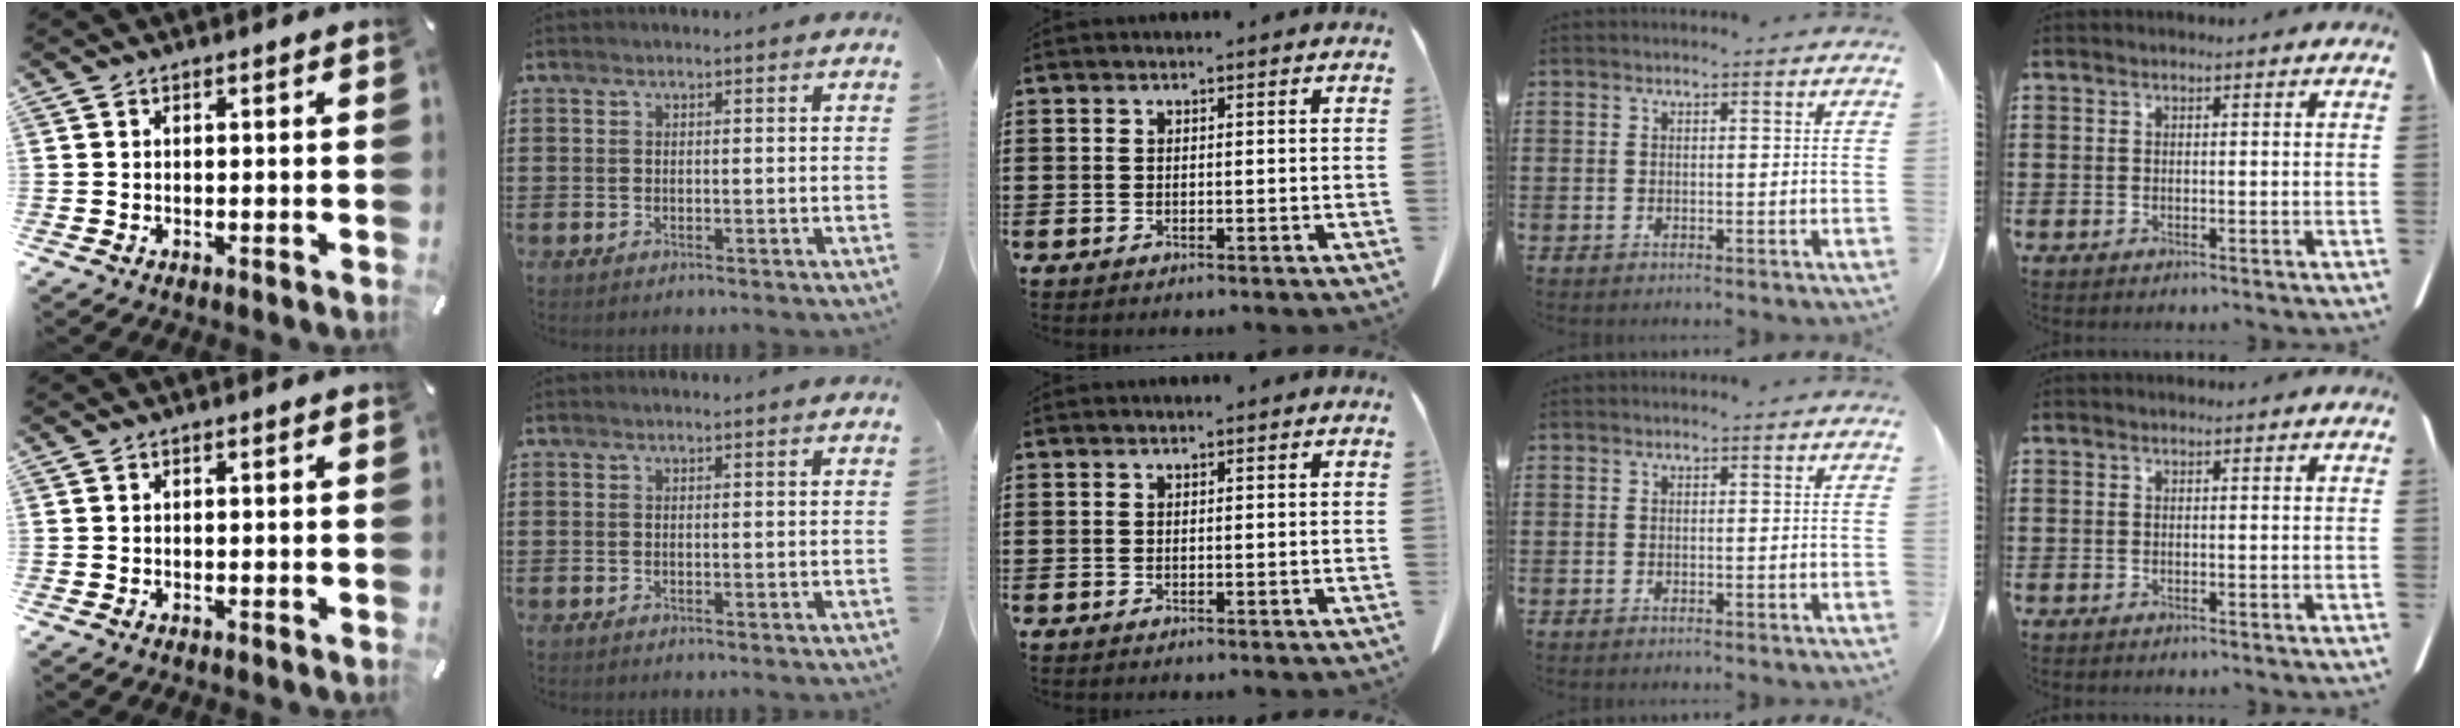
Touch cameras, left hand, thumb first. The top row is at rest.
{}